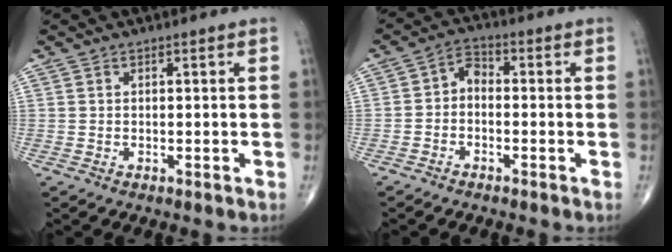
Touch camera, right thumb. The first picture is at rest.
{"total": 3.8, "force": [-1.1, 2.5, 2.6], "torque": [-0.037, 0.023, -0.033]}